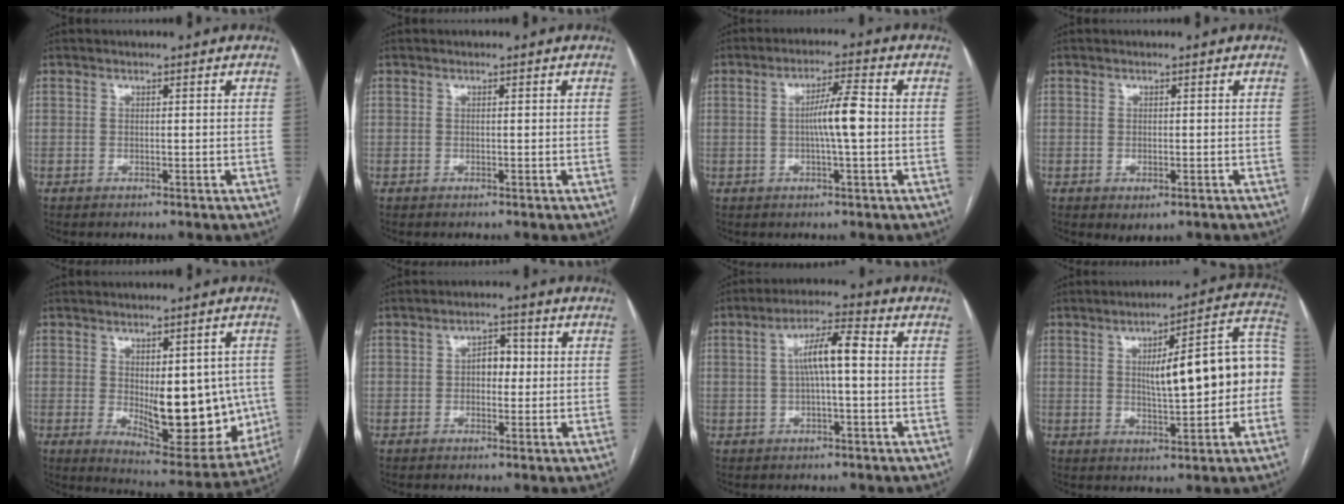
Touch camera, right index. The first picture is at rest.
{"total": 0.0}
{"total": 6.2, "force": [-0.2, 0.3, 6.2], "torque": [-0.111, 0.007, -0.006]}
{"total": 2.1, "force": [-0.9, 1.1, 1.5], "torque": [-0.022, -0.003, -0.003]}
{"total": 15.3, "force": [-1.1, 6.6, 13.8], "torque": [-0.177, -0.008, 0.008]}
{"total": 3.7, "force": [0.1, 2.2, 2.9], "torque": [-0.043, 0.015, 0.001]}
{"total": 7.1, "force": [0.6, 1.1, 7.0], "torque": [-0.128, 0.022, 0.008]}
{"total": 15.0, "force": [0.1, 3.5, 14.6], "torque": [-0.193, 0.044, 0.007]}